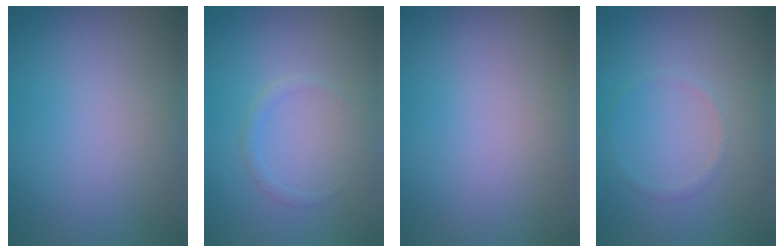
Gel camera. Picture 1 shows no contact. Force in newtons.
{"total": 0.8, "press": 0.8, "slide": 0.0}
{"total": 0.0}
{"total": 0.6, "press": 0.6, "slide": 0.1}